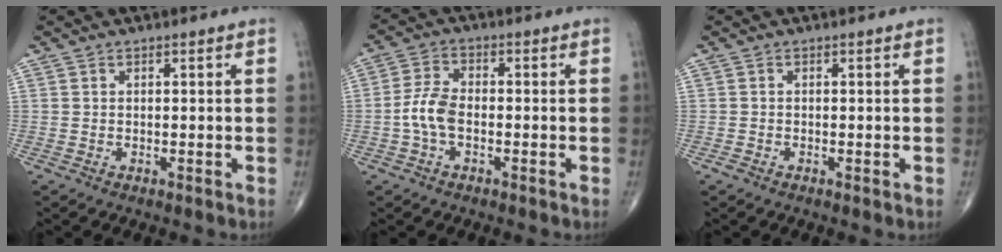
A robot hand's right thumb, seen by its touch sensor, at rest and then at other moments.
{"total": 5.7, "force": [-1.4, 3.1, 4.6], "torque": [-0.100, 0.019, -0.032]}
{"total": 1.0, "force": [-0.5, 0.4, 0.7], "torque": [-0.014, -0.002, -0.012]}